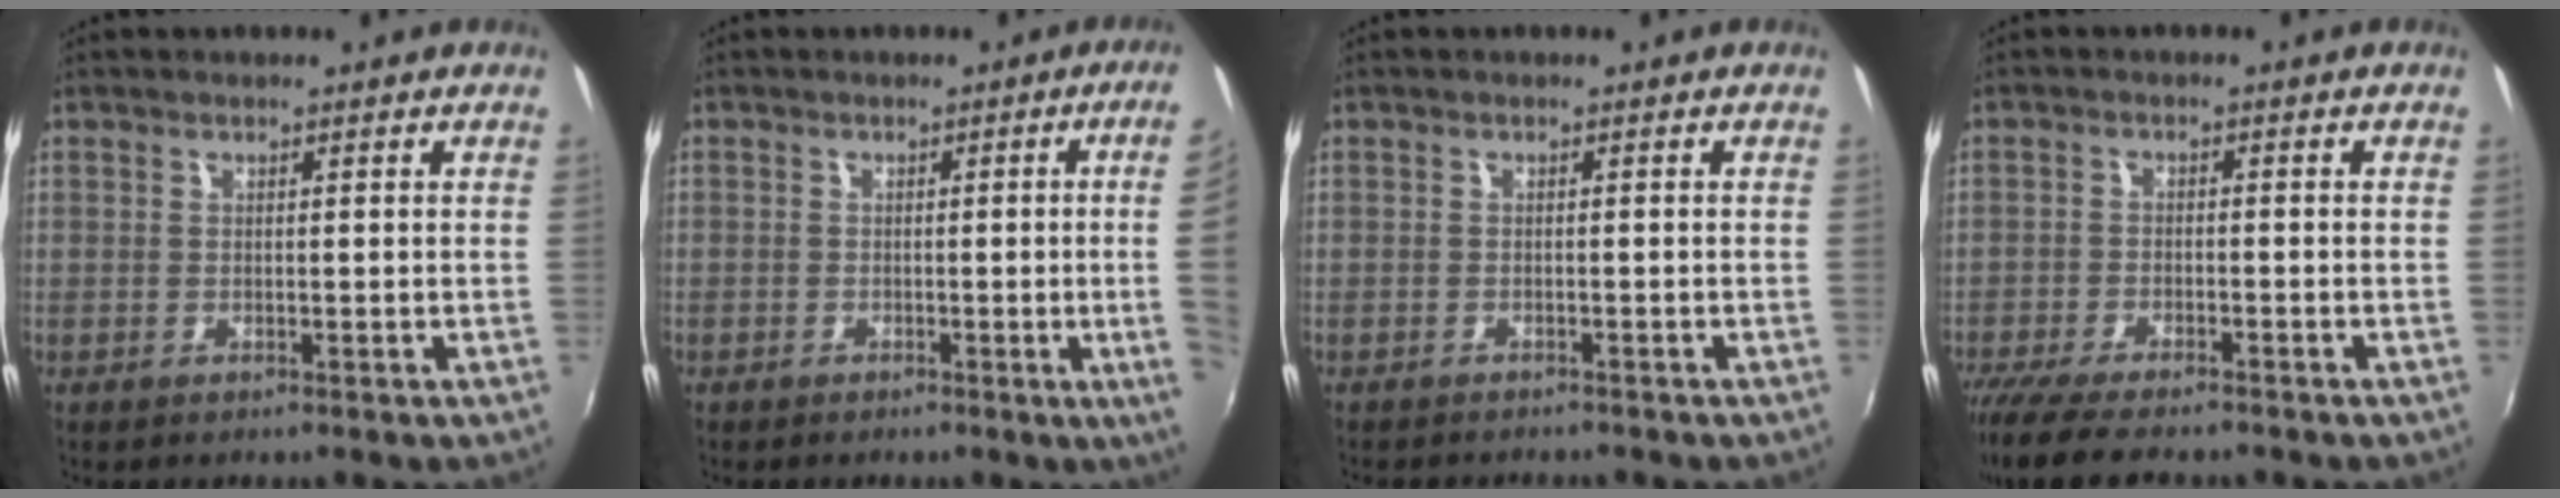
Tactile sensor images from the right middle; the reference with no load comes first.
{"total": 7.8, "force": [-0.4, -1.2, 7.7], "torque": [-0.084, -0.009, -0.005]}
{"total": 2.9, "force": [-2.8, 0.5, 0.9], "torque": [-0.023, -0.013, -0.044]}
{"total": 9.3, "force": [-8.1, 1.1, 4.5], "torque": [-0.110, -0.038, -0.142]}